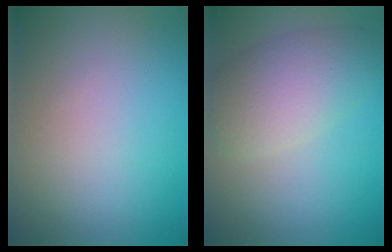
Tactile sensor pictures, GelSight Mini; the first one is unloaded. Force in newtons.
{"total": 5.0, "press": 5.0, "slide": 0.2}